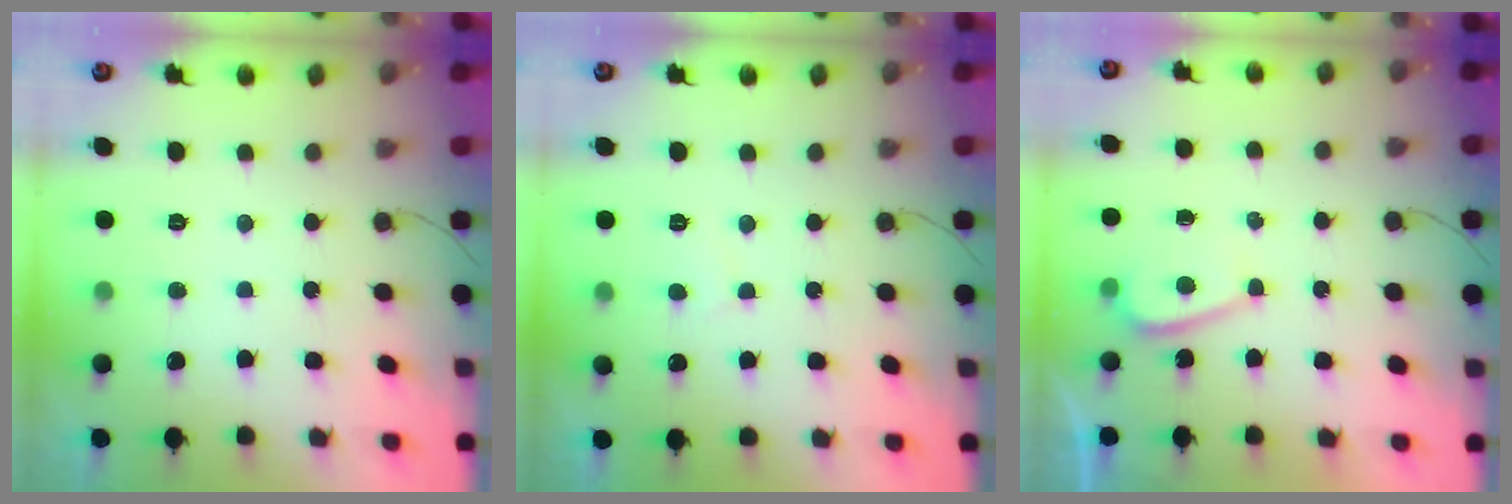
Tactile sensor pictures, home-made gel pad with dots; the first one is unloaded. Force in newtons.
{"total": 2.7, "press": 2.7, "slide": 0.3}
{"total": 4.7, "press": 4.7, "slide": 0.6}